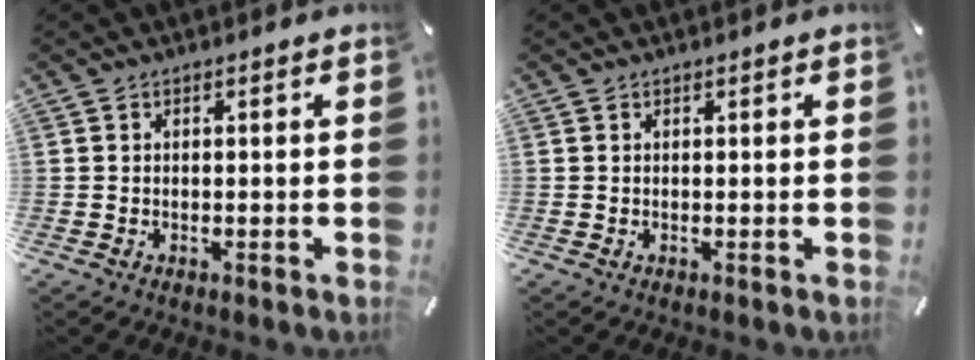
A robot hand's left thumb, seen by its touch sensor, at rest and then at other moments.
{"total": 0.0}